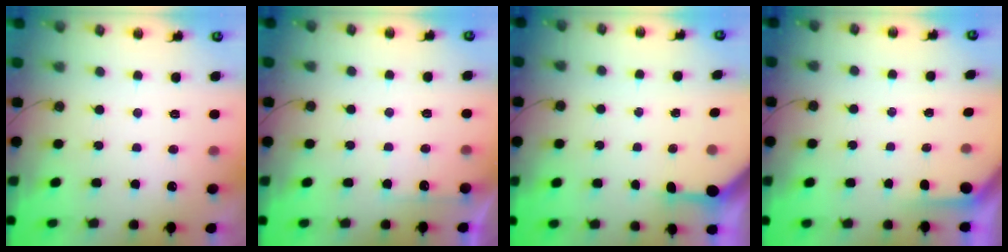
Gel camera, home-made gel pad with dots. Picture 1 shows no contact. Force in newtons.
{"total": 5.0, "press": 4.9, "slide": 0.6}
{"total": 3.5, "press": 3.5, "slide": 0.3}
{"total": 1.9, "press": 1.9, "slide": 0.2}